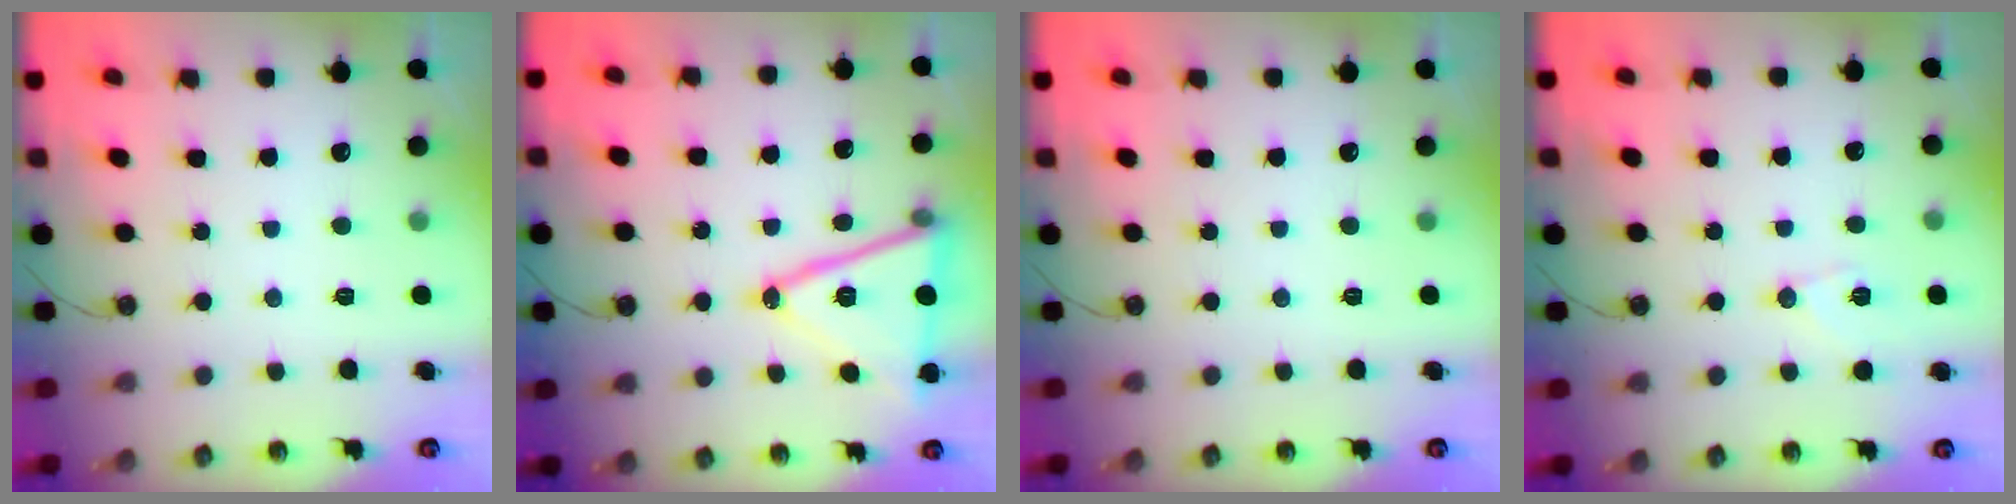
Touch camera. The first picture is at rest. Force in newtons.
{"total": 17.8, "press": 17.4, "slide": 3.5}
{"total": 0.0}
{"total": 7.0, "press": 6.9, "slide": 1.1}